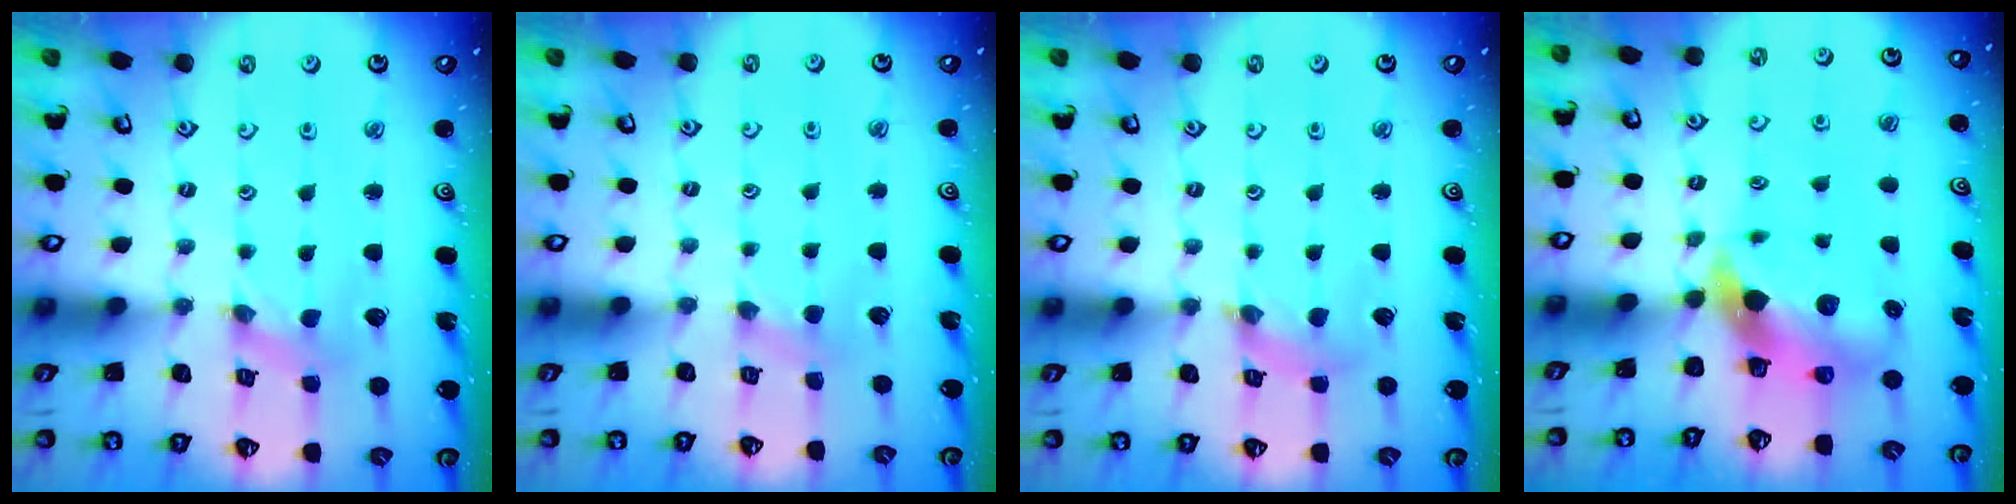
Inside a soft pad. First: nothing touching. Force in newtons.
{"total": 2.3, "press": 2.3, "slide": 0.4}
{"total": 2.8, "press": 2.8, "slide": 0.4}
{"total": 9.2, "press": 9.1, "slide": 1.3}